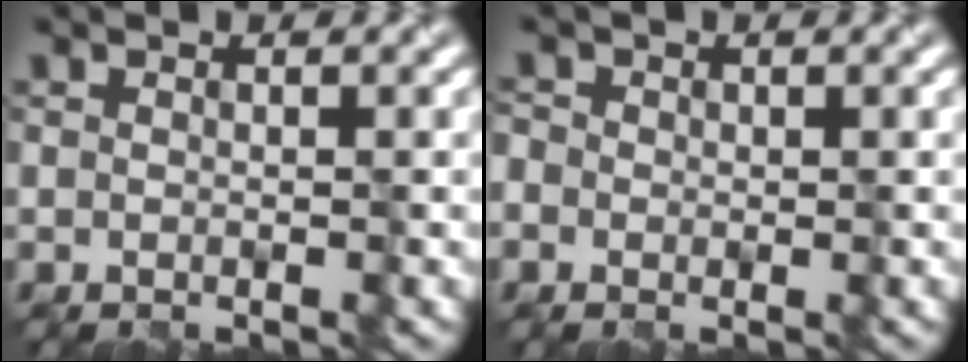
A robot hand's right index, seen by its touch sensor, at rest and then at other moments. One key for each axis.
{"total": 0.8, "fx": -0.5, "fy": 0.6, "fz": -0.2, "tx": -0.008, "ty": 0.002, "tz": -0.005}